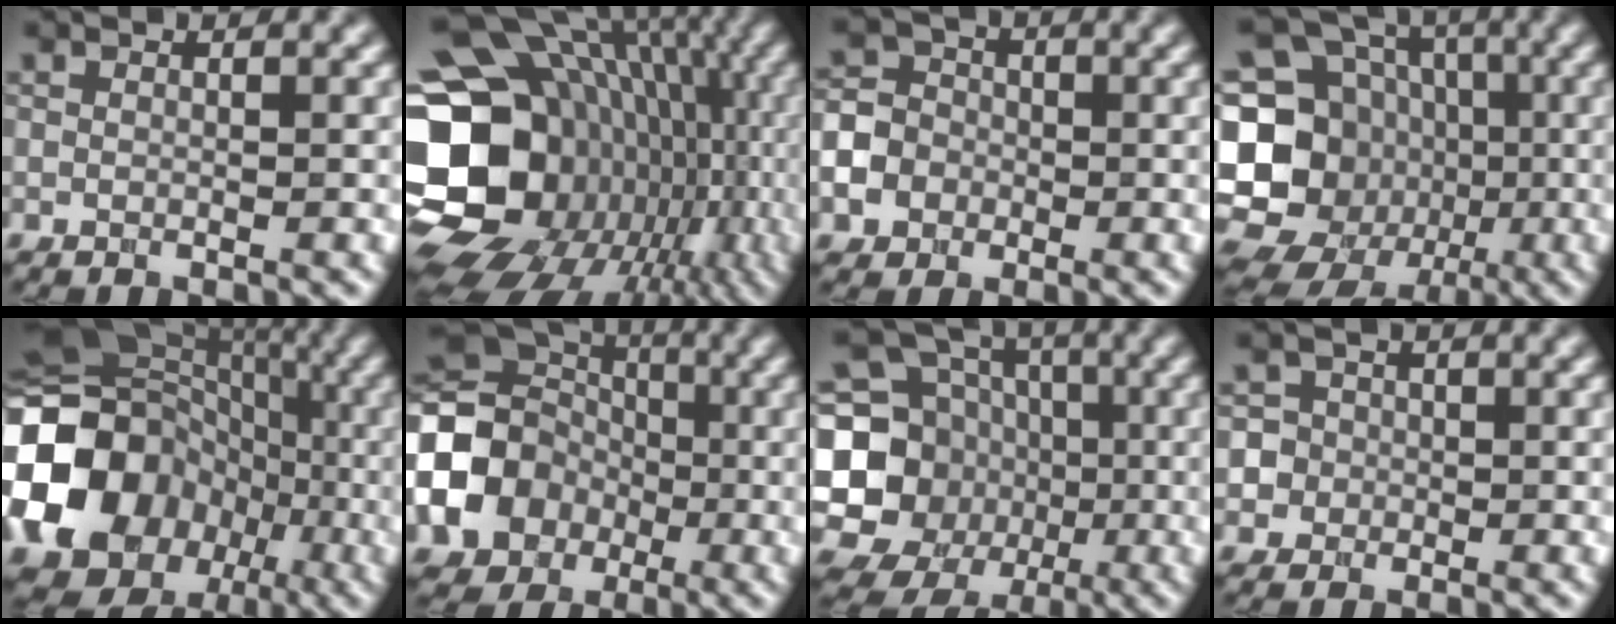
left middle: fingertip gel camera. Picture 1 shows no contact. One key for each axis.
{"total": 21.8, "fx": -2.2, "fy": 18.0, "fz": 12.1, "tx": -0.205, "ty": -0.002, "tz": -0.051}
{"total": 7.3, "fx": -3.2, "fy": 6.1, "fz": 2.3, "tx": -0.047, "ty": -0.016, "tz": -0.074}
{"total": 18.9, "fx": -2.9, "fy": 17.2, "fz": 7.2, "tx": -0.178, "ty": 0.014, "tz": -0.075}
{"total": 16.4, "fx": -3.6, "fy": 13.7, "fz": 8.3, "tx": -0.194, "ty": 0.004, "tz": -0.083}
{"total": 14.5, "fx": -3.2, "fy": 12.5, "fz": 6.6, "tx": -0.141, "ty": -0.016, "tz": -0.095}
{"total": 13.6, "fx": -1.0, "fy": 12.5, "fz": 5.4, "tx": -0.139, "ty": 0.014, "tz": -0.030}
{"total": 3.6, "fx": 0.0, "fy": 3.5, "fz": 0.8, "tx": 0.013, "ty": 0.023, "tz": -0.007}